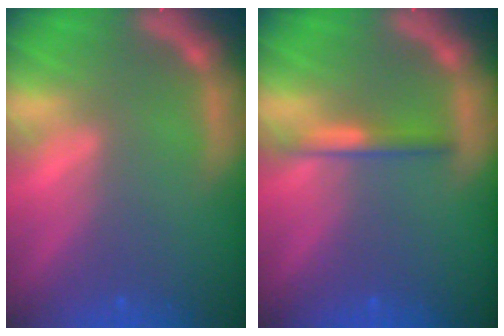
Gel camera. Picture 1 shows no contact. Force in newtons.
{"total": 1.9}